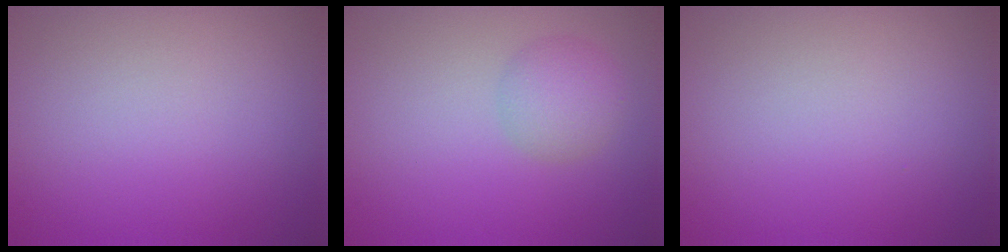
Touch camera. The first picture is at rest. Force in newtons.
{"total": 2.5, "press": 2.5, "slide": 0.0}
{"total": 0.0}